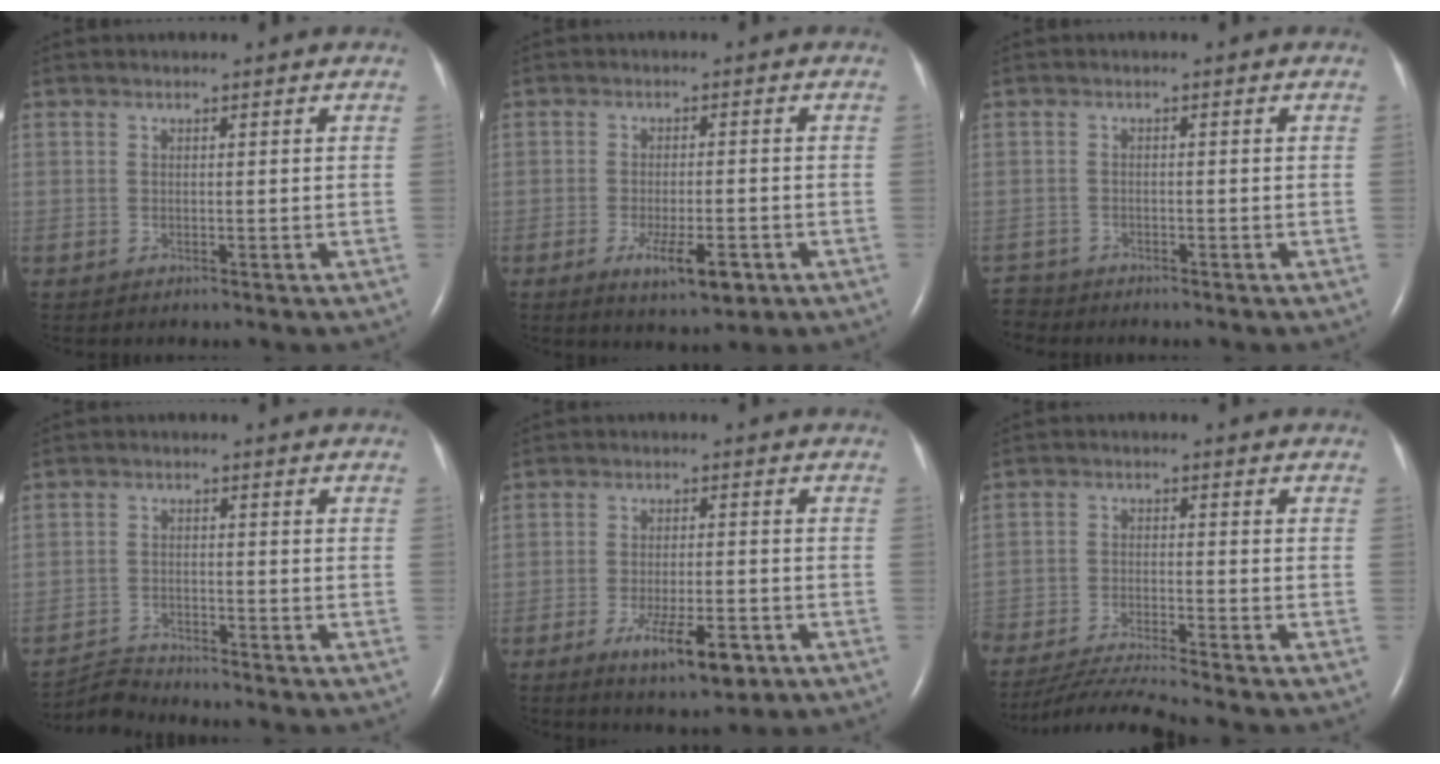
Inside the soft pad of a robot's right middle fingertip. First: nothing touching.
{"total": 6.4, "force": [-3.0, 1.7, 5.3], "torque": [-0.093, -0.009, -0.041]}
{"total": 2.8, "force": [-2.7, 0.6, -0.6], "torque": [0.011, -0.009, -0.051]}
{"total": 3.9, "force": [-3.7, -0.5, -1.0], "torque": [0.017, -0.015, -0.068]}
{"total": 8.1, "force": [-4.1, 2.2, 6.6], "torque": [-0.114, -0.012, -0.059]}
{"total": 9.3, "force": [-8.8, -1.7, 2.7], "torque": [-0.041, -0.019, -0.159]}